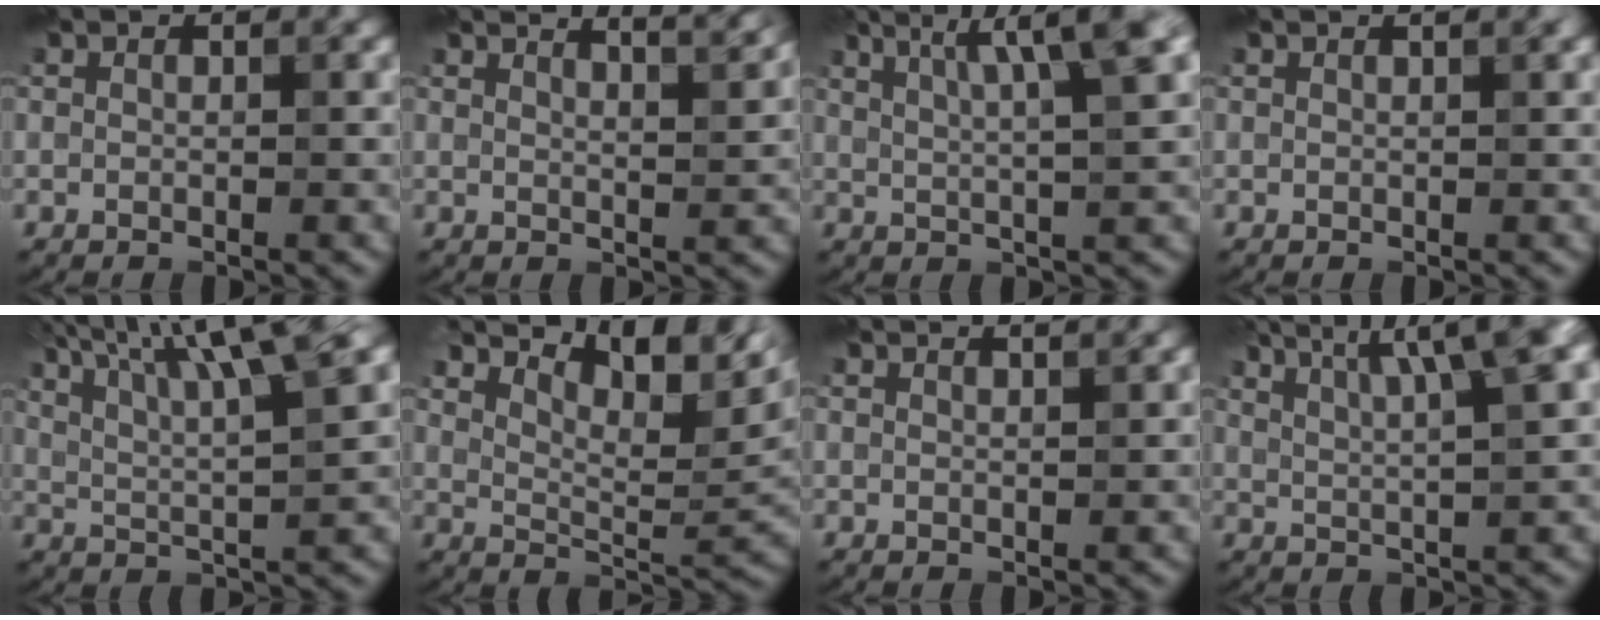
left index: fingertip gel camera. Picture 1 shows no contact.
{"total": 6.6, "force": [5.2, 1.9, 3.5], "torque": [-0.018, 0.037, 0.033]}
{"total": 6.9, "force": [3.4, 1.3, 5.9], "torque": [-0.072, 0.019, 0.050]}
{"total": 1.3, "force": [0.8, 0.4, 0.9], "torque": [-0.006, 0.002, 0.006]}
{"total": 11.6, "force": [6.5, 2.6, 9.2], "torque": [-0.133, 0.031, 0.087]}
{"total": 9.7, "force": [6.2, 3.2, 6.9], "torque": [-0.109, 0.014, 0.106]}
{"total": 2.0, "force": [1.7, 0.5, 0.9], "torque": [-0.001, 0.007, 0.006]}
{"total": 8.5, "force": [4.8, 1.9, 6.8], "torque": [-0.083, 0.033, 0.061]}